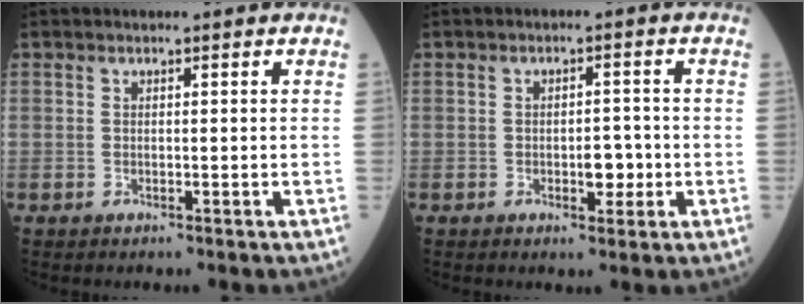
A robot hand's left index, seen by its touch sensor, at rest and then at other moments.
{"total": 3.1, "force": [-1.0, 1.5, 2.5], "torque": [-0.028, 0.000, -0.013]}